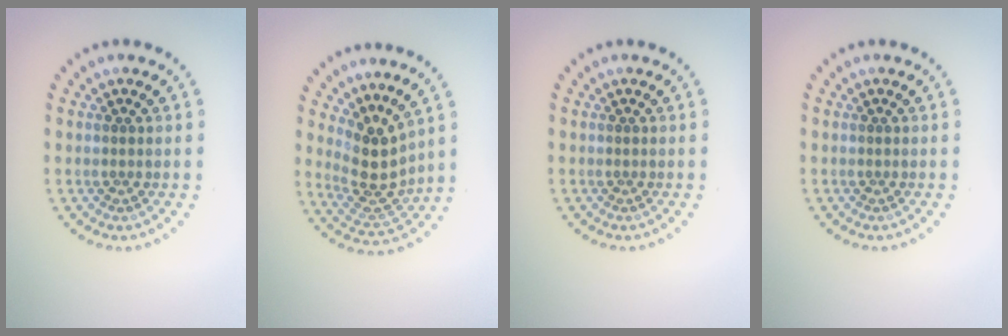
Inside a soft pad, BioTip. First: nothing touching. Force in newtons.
{"total": 3.8, "press": 3.1, "slide": 2.2}
{"total": 0.0}
{"total": 0.0}